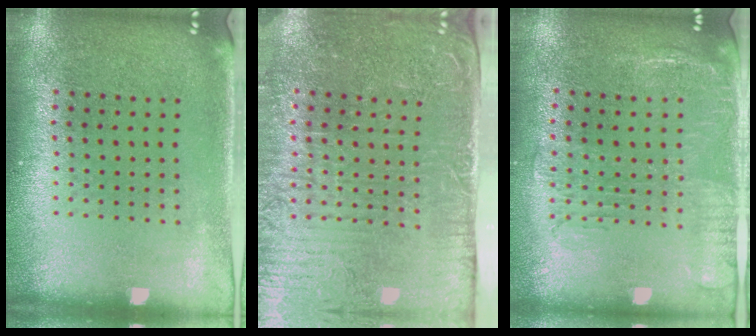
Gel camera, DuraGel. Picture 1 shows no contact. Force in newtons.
{"total": 5.3, "press": 4.5, "slide": 2.8}
{"total": 1.9, "press": 1.5, "slide": 1.2}